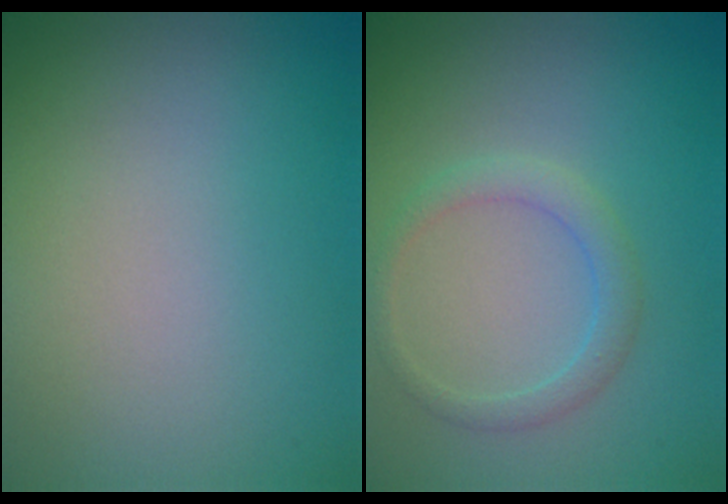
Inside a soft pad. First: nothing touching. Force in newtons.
{"total": 1.8, "press": 1.8, "slide": 0.0}